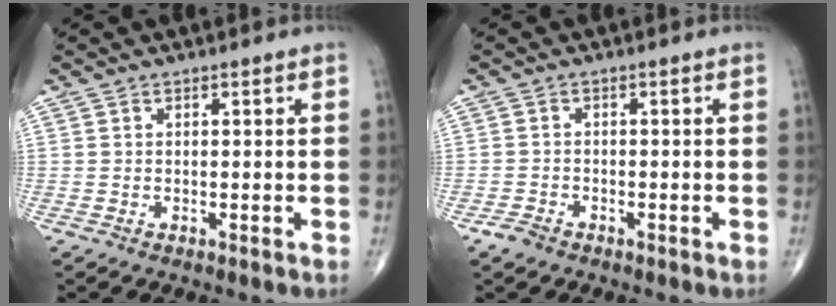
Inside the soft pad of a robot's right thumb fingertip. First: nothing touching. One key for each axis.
{"total": 2.1, "fx": -1.5, "fy": 1.2, "fz": 0.9, "tx": -0.020, "ty": 0.005, "tz": -0.025}